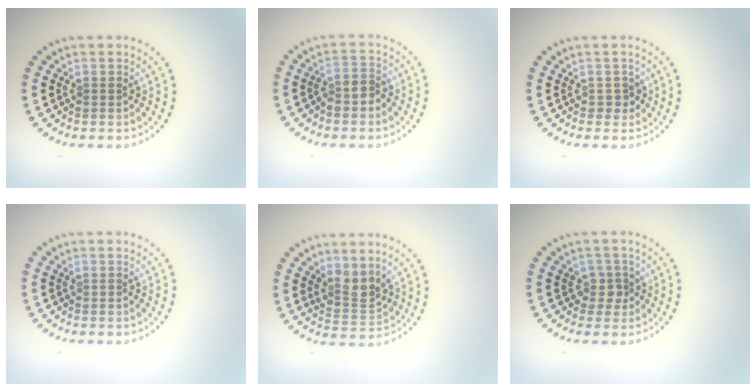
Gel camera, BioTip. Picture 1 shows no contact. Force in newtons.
{"total": 2.0, "press": 1.7, "slide": 1.1}
{"total": 1.2, "press": 1.0, "slide": 0.5}
{"total": 0.0}
{"total": 2.7, "press": 2.1, "slide": 1.7}
{"total": 1.6, "press": 1.3, "slide": 1.0}